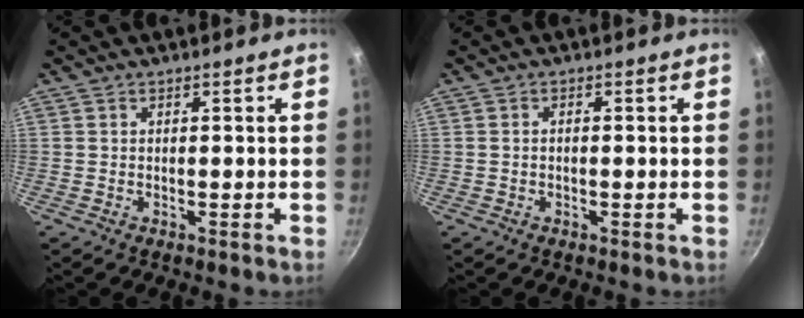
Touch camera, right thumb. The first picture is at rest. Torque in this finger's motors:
{"motor_torque": [0.32, 0.09, -0.48, 0.14, -0.02]}